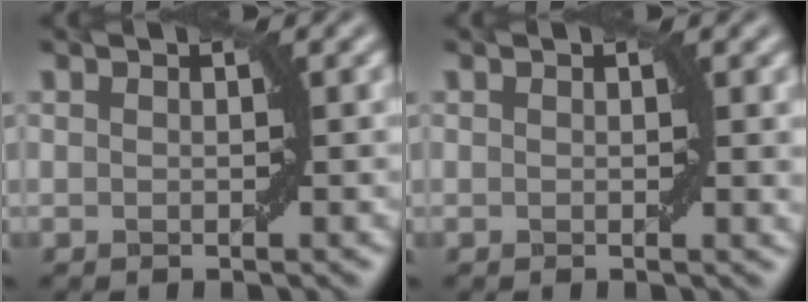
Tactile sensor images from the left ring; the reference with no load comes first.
{"total": 0.8, "force": [0.3, 0.1, 0.7], "torque": [-0.006, -0.005, 0.004]}